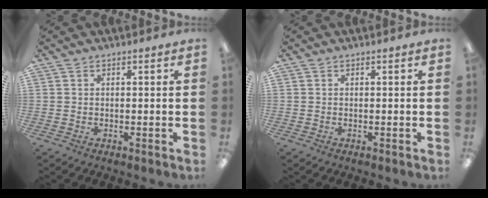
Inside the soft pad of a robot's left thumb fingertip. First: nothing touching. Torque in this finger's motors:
{"motor_torque": [-0.09, 0.09, -0.16, 0.36, 0.00]}